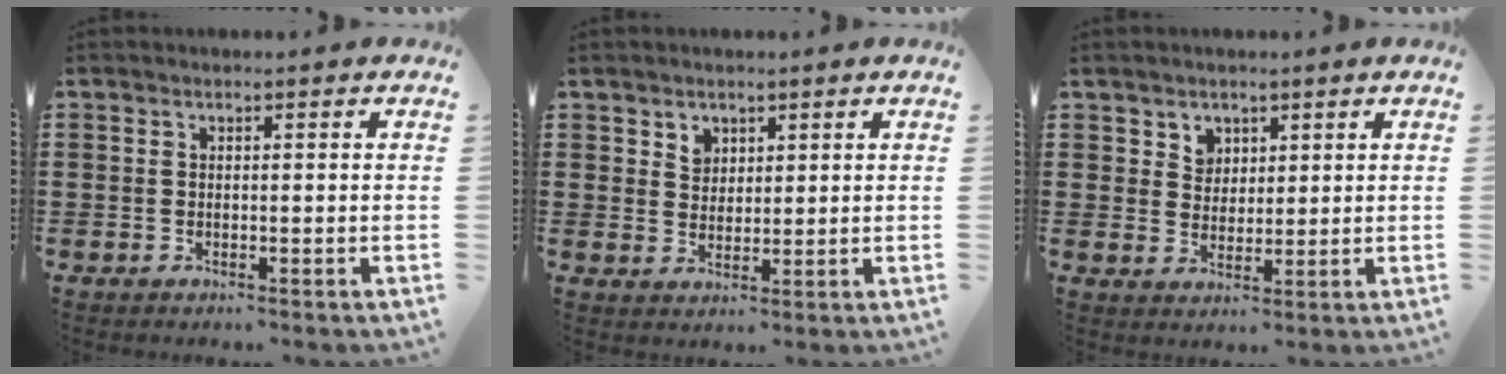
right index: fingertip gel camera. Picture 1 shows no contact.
{"total": 2.7, "force": [1.9, 1.9, 0.2], "torque": [-0.012, 0.007, 0.036]}
{"total": 3.3, "force": [2.1, 2.5, 0.2], "torque": [-0.016, 0.011, 0.040]}